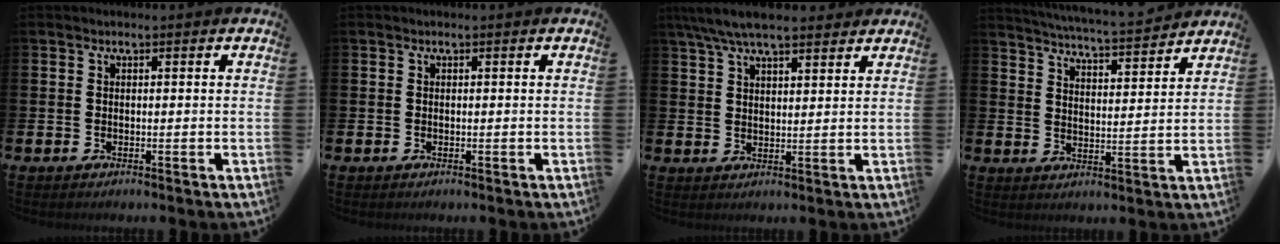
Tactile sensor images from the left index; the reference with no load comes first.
{"total": 0.0}
{"total": 6.4, "force": [5.7, 1.5, 2.7], "torque": [-0.073, -0.011, 0.106]}
{"total": 5.3, "force": [5.3, -0.5, 0.7], "torque": [-0.030, -0.046, 0.089]}